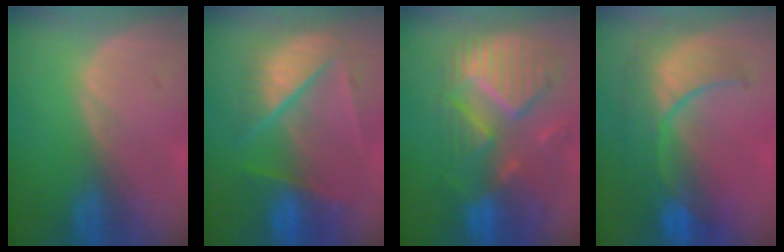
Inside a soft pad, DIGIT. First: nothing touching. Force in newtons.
{"total": 9.4, "press": 8.2, "slide": 4.6}
{"total": 12.1, "press": 10.5, "slide": 6.0}
{"total": 9.5, "press": 9.1, "slide": 2.7}